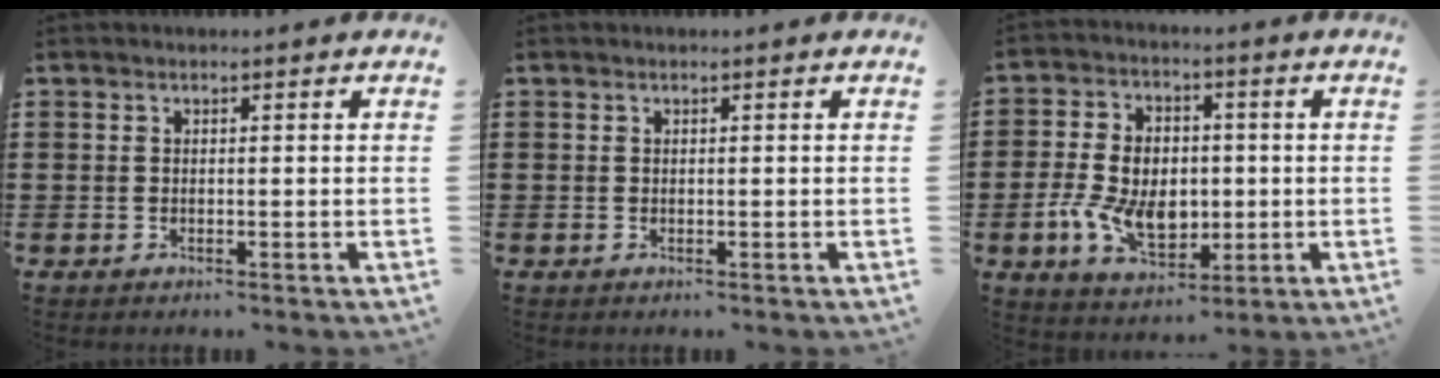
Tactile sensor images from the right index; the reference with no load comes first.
{"total": 0.0}
{"total": 9.5, "force": [-1.4, 6.5, 6.8], "torque": [-0.151, 0.016, -0.024]}